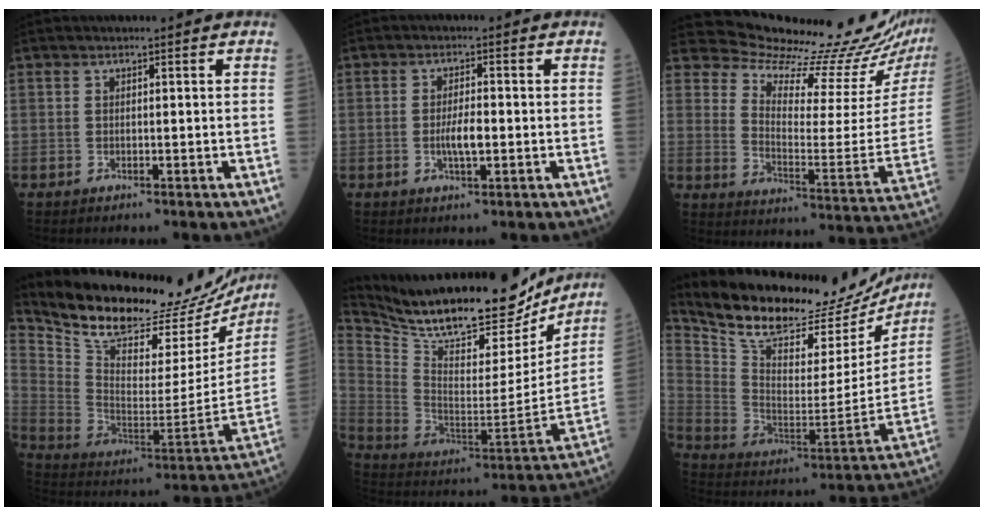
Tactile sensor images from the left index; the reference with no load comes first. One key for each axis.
{"total": 3.4, "fx": -1.1, "fy": 0.9, "fz": 3.1, "tx": -0.062, "ty": -0.005, "tz": -0.020}
{"total": 19.3, "fx": 18.7, "fy": -0.4, "fz": 4.6, "tx": -0.088, "ty": -0.126, "tz": 0.243}
{"total": 28.4, "fx": 25.0, "fy": 8.4, "fz": 10.5, "tx": -0.187, "ty": -0.059, "tz": 0.349}
{"total": 26.3, "fx": 23.0, "fy": 6.6, "fz": 11.0, "tx": -0.206, "ty": -0.033, "tz": 0.348}
{"total": 26.0, "fx": 23.4, "fy": 7.6, "fz": 8.2, "tx": -0.151, "ty": -0.042, "tz": 0.337}